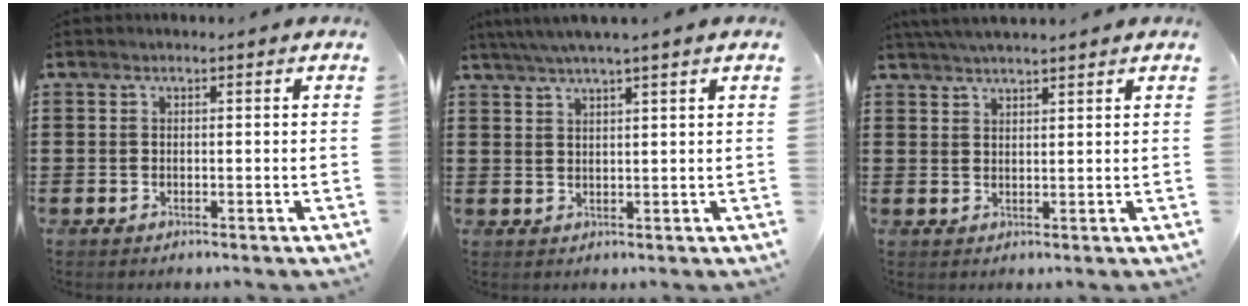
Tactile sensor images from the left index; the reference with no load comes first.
{"total": 2.8, "force": [2.2, -0.6, 1.5], "torque": [-0.033, 0.000, 0.039]}
{"total": 2.7, "force": [2.6, -0.2, 0.6], "torque": [-0.019, -0.001, 0.049]}